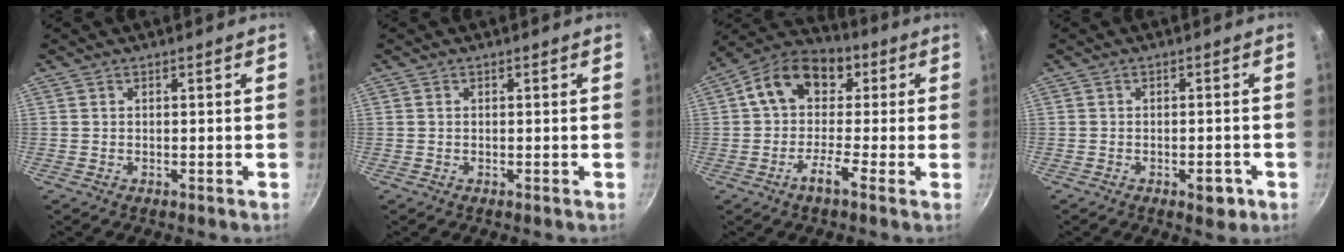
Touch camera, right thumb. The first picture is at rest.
{"total": 0.0}
{"total": 12.5, "force": [1.0, 8.6, 9.0], "torque": [-0.122, 0.044, -0.008]}
{"total": 3.6, "force": [-1.6, 1.8, 2.6], "torque": [-0.023, 0.012, -0.016]}